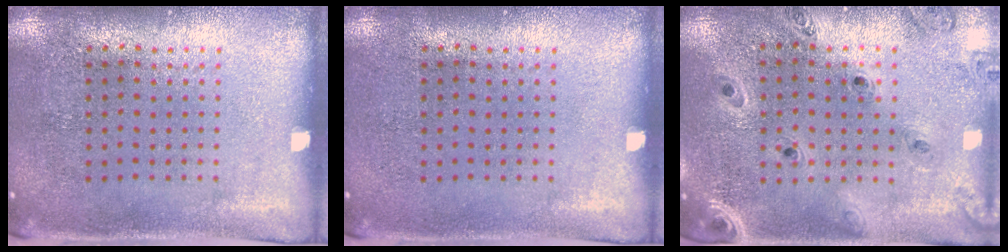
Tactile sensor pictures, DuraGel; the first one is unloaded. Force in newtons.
{"total": 0.0}
{"total": 1.4, "press": 1.4, "slide": 0.2}